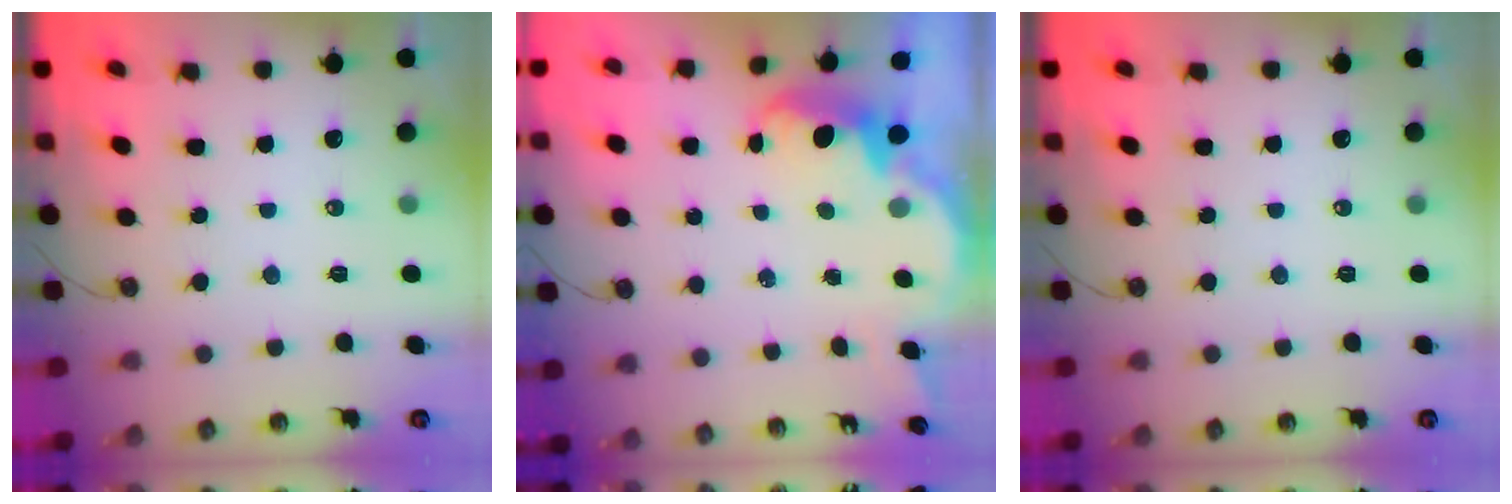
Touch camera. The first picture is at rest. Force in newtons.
{"total": 3.6, "press": 3.6, "slide": 0.6}
{"total": 0.0}